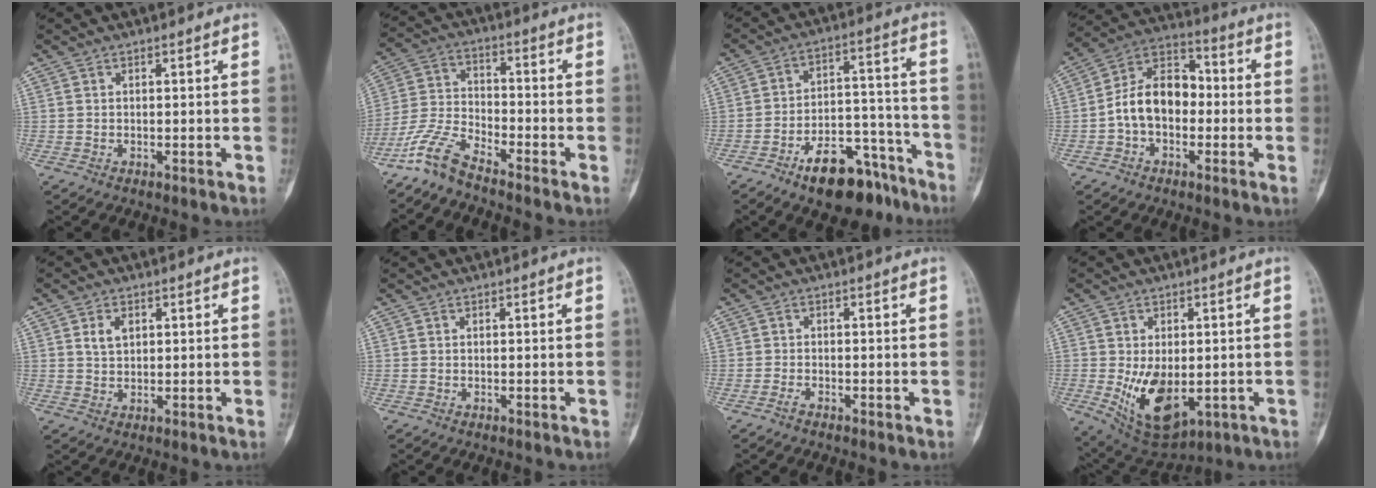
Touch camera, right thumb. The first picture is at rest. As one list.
[{"total": 7.6, "force": [-6.5, 1.8, 3.5], "torque": [-0.086, 0.046, -0.143]}, {"total": 15.4, "force": [-10.5, 7.3, 8.6], "torque": [-0.100, 0.092, -0.160]}, {"total": 12.1, "force": [-1.5, 8.2, 8.8], "torque": [-0.135, 0.043, -0.041]}, {"total": 3.3, "force": [1.2, 2.1, 2.3], "torque": [-0.034, -0.004, 0.022]}, {"total": 0.0}, {"total": 1.0, "force": [-0.9, 0.4, 0.3], "torque": [-0.012, 0.002, -0.019]}, {"total": 11.1, "force": [-1.9, 6.1, 9.1], "torque": [-0.149, -0.015, -0.012]}]